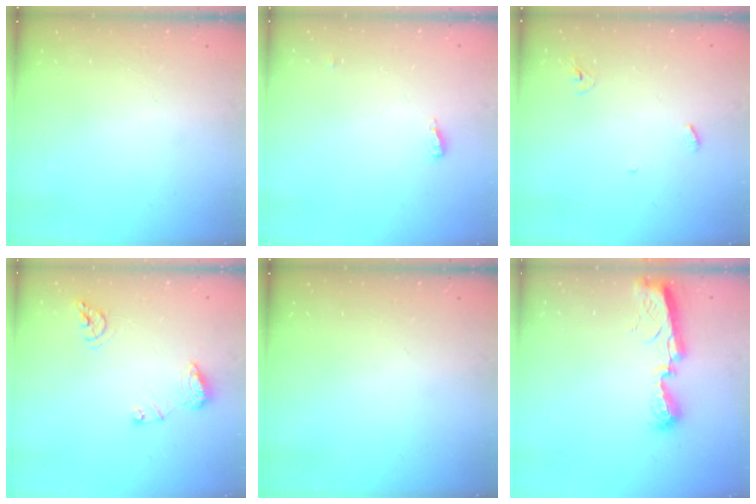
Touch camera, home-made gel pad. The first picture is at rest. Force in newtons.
{"total": 4.7, "press": 4.6, "slide": 1.2}
{"total": 3.3, "press": 3.2, "slide": 0.3}
{"total": 8.9, "press": 8.9, "slide": 1.0}
{"total": 0.0}
{"total": 9.1, "press": 9.1, "slide": 0.6}